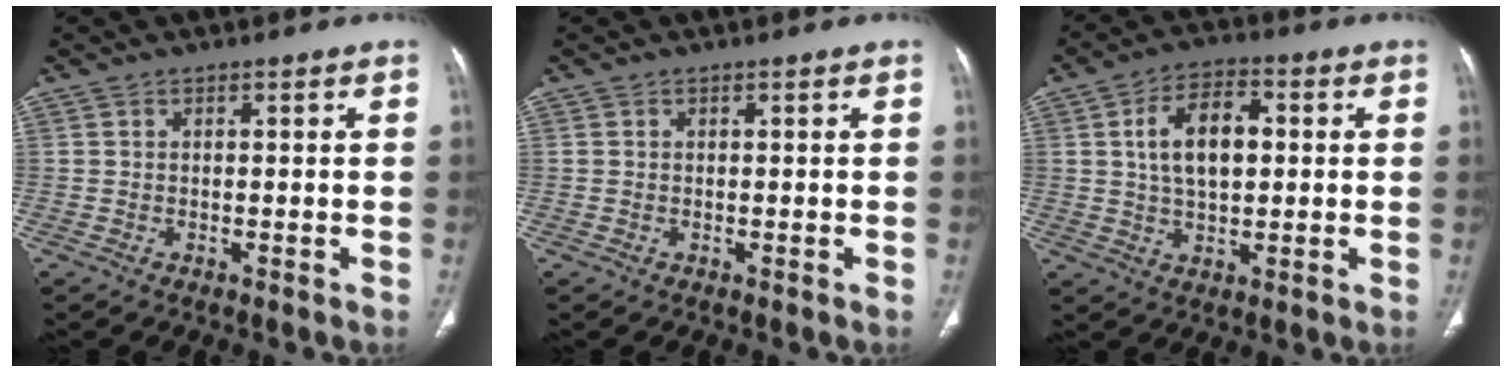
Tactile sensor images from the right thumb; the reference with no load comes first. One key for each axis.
{"total": 0.0}
{"total": 10.3, "fx": 1.6, "fy": 5.9, "fz": 8.3, "tx": -0.131, "ty": 0.010, "tz": 0.026}